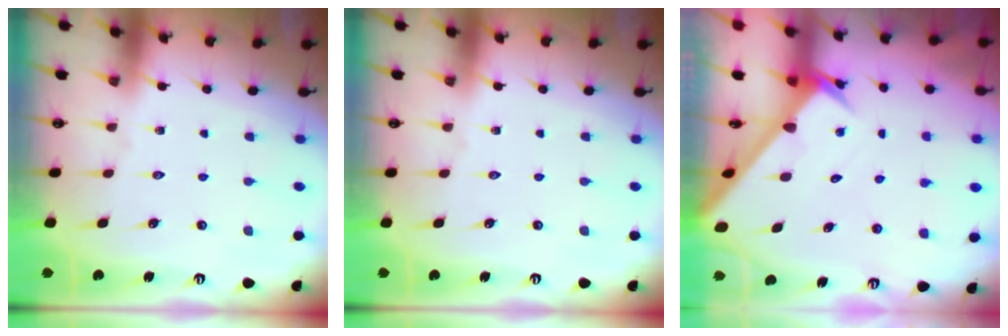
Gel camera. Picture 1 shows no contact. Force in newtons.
{"total": 0.0}
{"total": 2.7, "press": 2.7, "slide": 0.1}